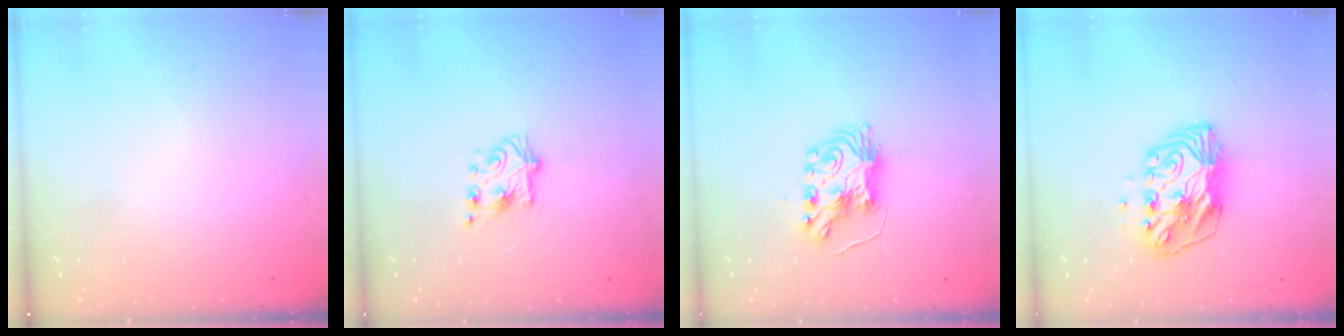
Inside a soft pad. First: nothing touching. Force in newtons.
{"total": 6.4, "press": 6.4, "slide": 0.5}
{"total": 8.4, "press": 8.4, "slide": 0.6}
{"total": 9.6, "press": 9.5, "slide": 1.0}